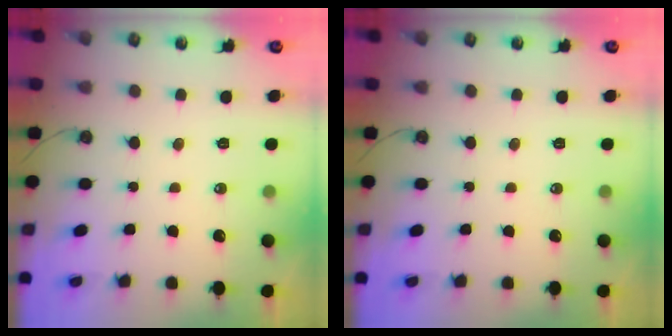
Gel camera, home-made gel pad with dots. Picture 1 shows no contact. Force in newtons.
{"total": 0.0}